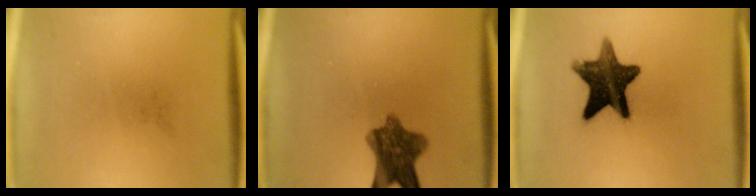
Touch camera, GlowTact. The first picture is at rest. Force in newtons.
{"total": 8.6}
{"total": 13.0}